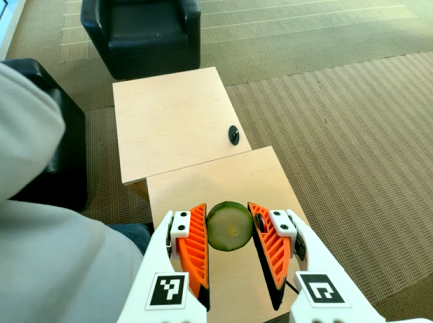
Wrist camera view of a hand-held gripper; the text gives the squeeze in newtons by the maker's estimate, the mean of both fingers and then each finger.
{"total": 11.0, "left": 11.4, "right": 10.5}